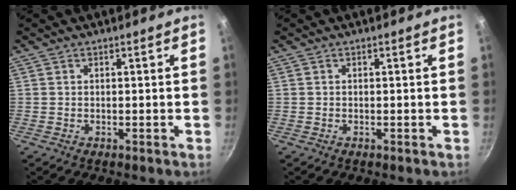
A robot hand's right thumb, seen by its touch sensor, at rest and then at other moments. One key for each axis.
{"total": 0.0}